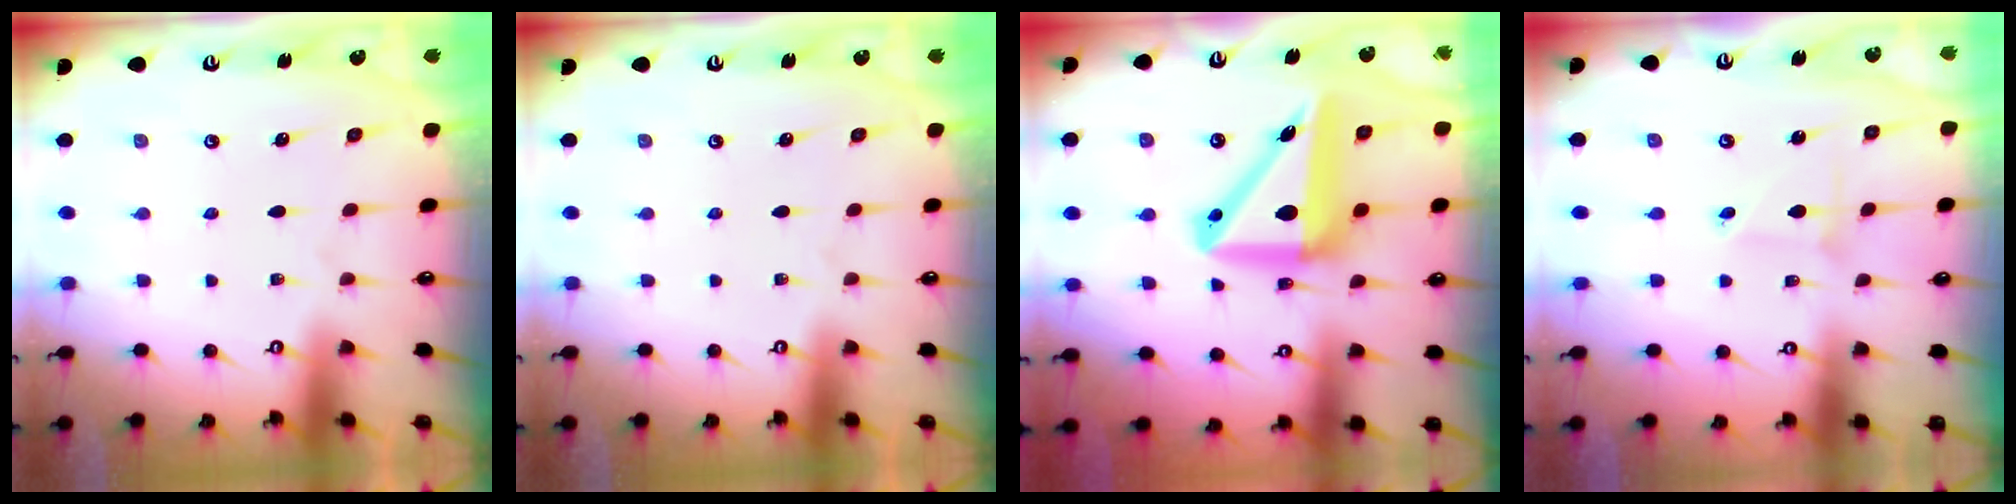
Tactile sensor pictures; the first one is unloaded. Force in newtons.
{"total": 0.0}
{"total": 14.2, "press": 13.9, "slide": 2.8}
{"total": 2.1, "press": 2.1, "slide": 0.2}